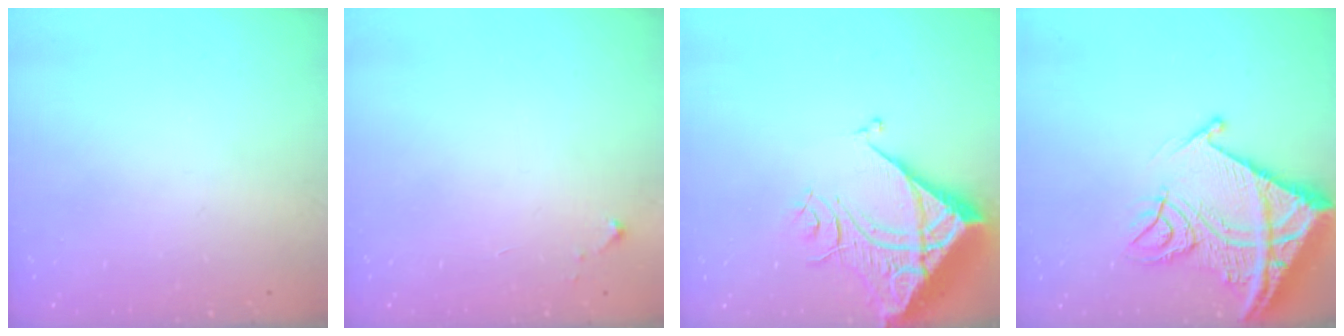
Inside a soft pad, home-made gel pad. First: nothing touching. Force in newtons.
{"total": 2.6, "press": 2.6, "slide": 0.4}
{"total": 10.3, "press": 10.3, "slide": 1.3}
{"total": 19.6, "press": 19.5, "slide": 2.1}